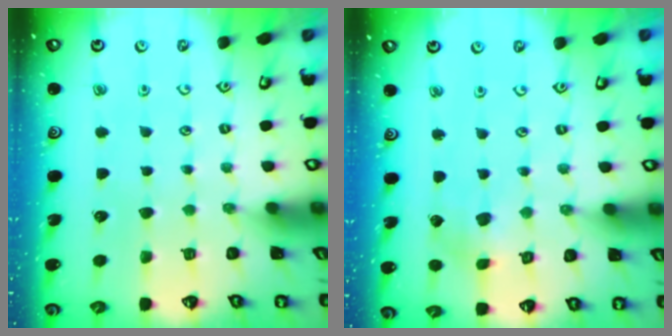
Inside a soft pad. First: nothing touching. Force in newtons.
{"total": 2.7, "press": 2.7, "slide": 0.1}